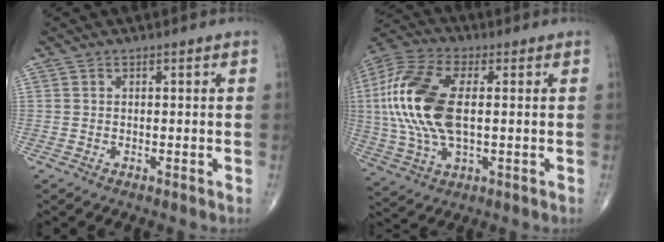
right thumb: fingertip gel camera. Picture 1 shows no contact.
{"total": 19.7, "force": [1.6, 9.8, 17.0], "torque": [-0.385, 0.006, 0.026]}